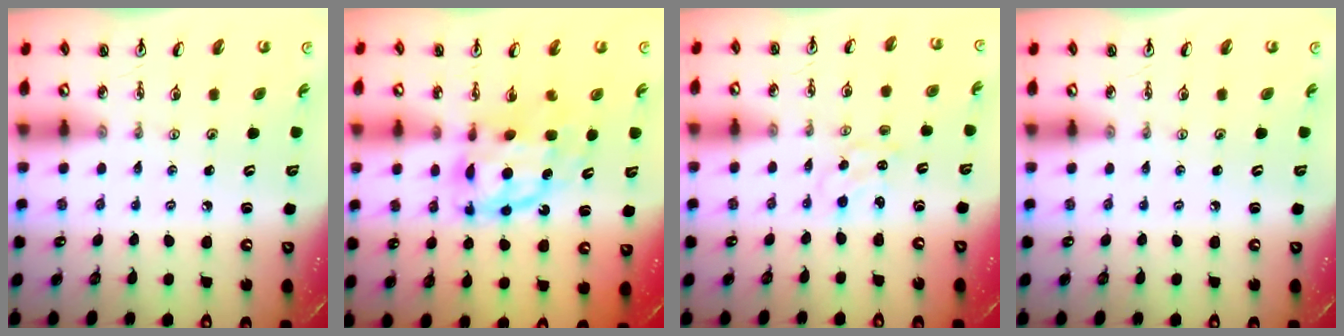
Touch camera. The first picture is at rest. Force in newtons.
{"total": 10.7, "press": 10.6, "slide": 0.9}
{"total": 0.8, "press": 0.7, "slide": 0.2}
{"total": 0.0}